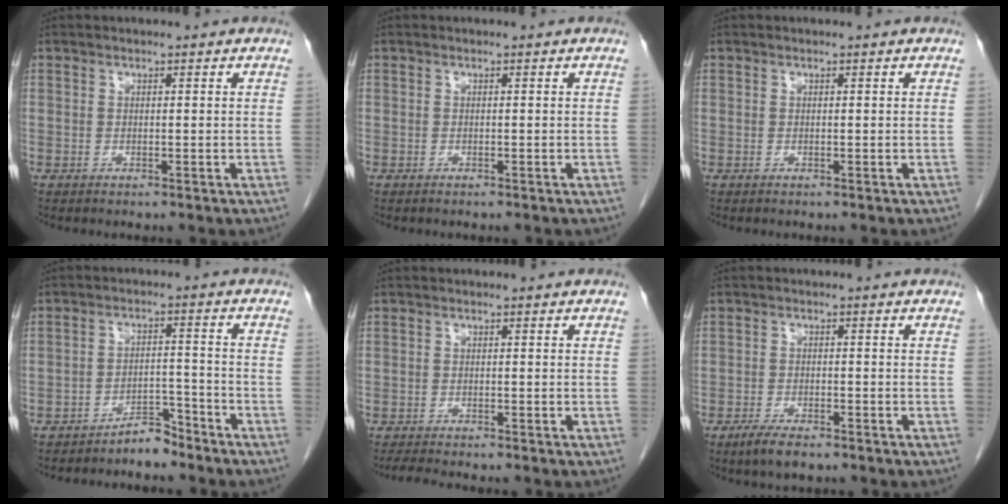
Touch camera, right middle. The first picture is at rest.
{"total": 0.0}
{"total": 0.0}
{"total": 3.9, "force": [-3.7, 0.9, 1.1], "torque": [-0.011, -0.001, -0.063]}
{"total": 2.8, "force": [-2.6, -0.1, 1.2], "torque": [-0.022, -0.011, -0.043]}
{"total": 4.1, "force": [-3.0, 1.0, 2.6], "torque": [-0.055, -0.005, -0.051]}